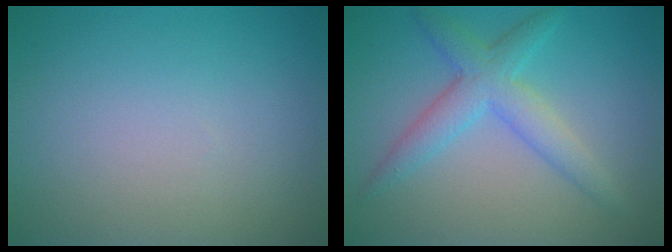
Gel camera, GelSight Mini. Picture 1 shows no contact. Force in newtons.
{"total": 4.0, "press": 4.0, "slide": 0.1}